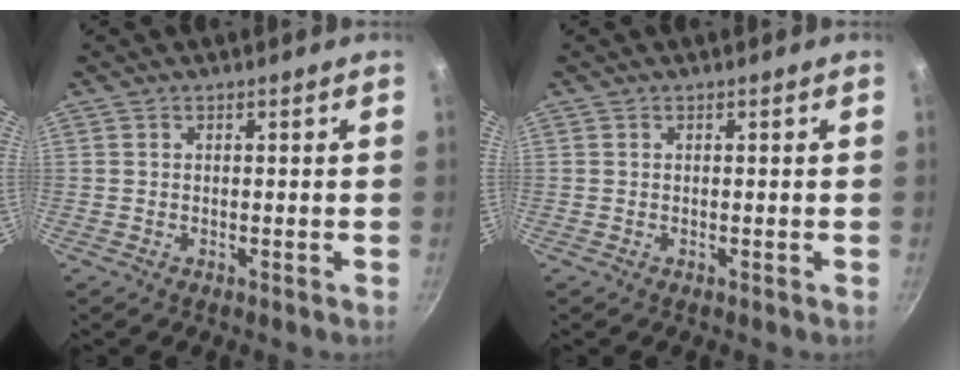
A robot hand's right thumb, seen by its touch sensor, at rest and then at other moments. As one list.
[{"total": 0.0}]